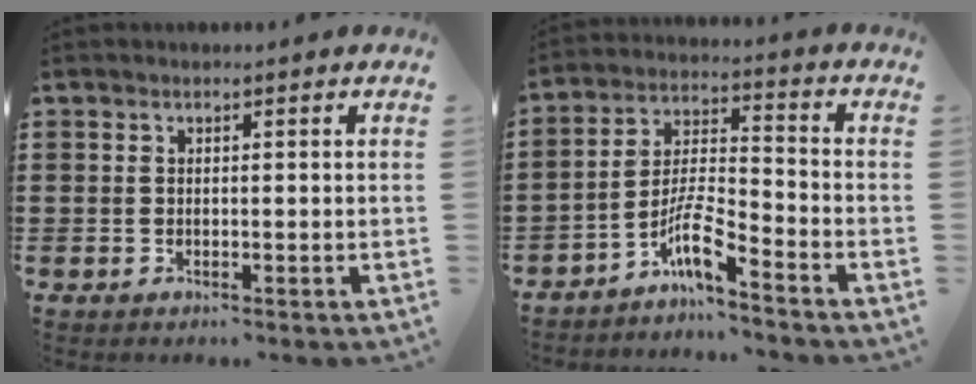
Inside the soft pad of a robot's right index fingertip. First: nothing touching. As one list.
[{"total": 7.2, "force": [-5.3, 1.2, 4.7], "torque": [-0.100, -0.001, -0.104]}]